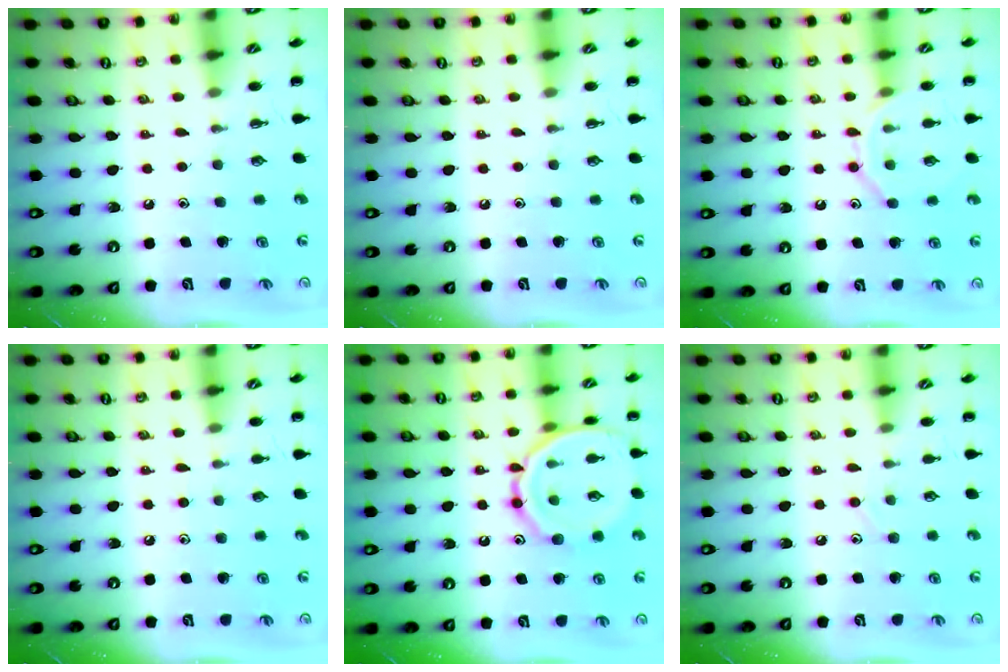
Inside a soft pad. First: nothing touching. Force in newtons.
{"total": 0.0}
{"total": 10.2, "press": 10.1, "slide": 0.6}
{"total": 3.8, "press": 3.5, "slide": 1.4}
{"total": 14.6, "press": 14.6, "slide": 0.8}
{"total": 5.2, "press": 5.0, "slide": 1.6}